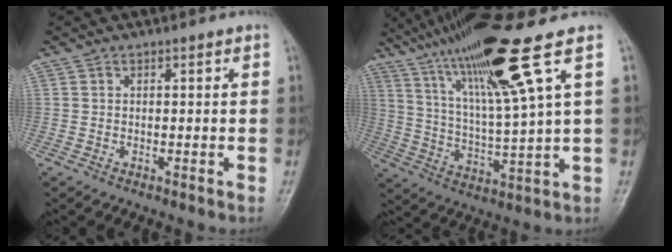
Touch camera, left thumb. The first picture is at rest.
{"total": 17.9, "force": [9.9, 0.2, 14.9], "torque": [-0.268, -0.033, 0.180]}